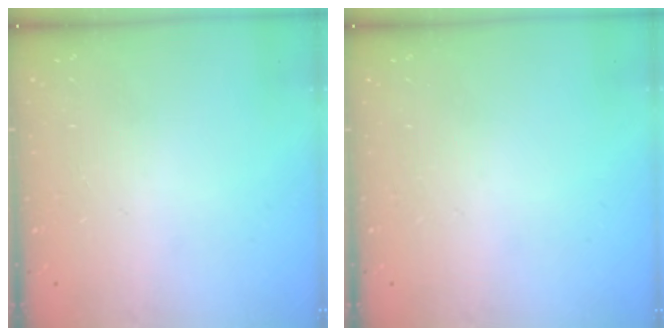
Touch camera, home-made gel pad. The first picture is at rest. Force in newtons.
{"total": 0.0}